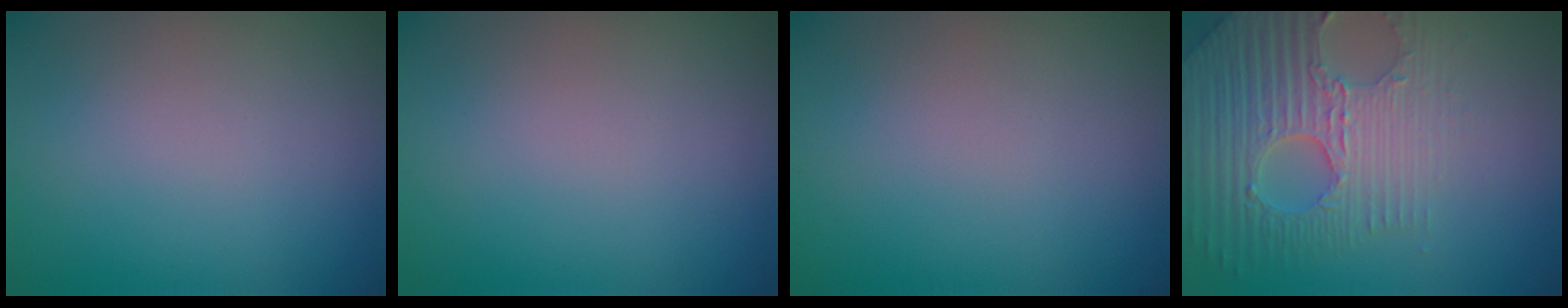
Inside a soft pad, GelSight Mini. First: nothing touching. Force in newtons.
{"total": 0.0}
{"total": 0.0}
{"total": 7.0, "press": 5.2, "slide": 4.6}